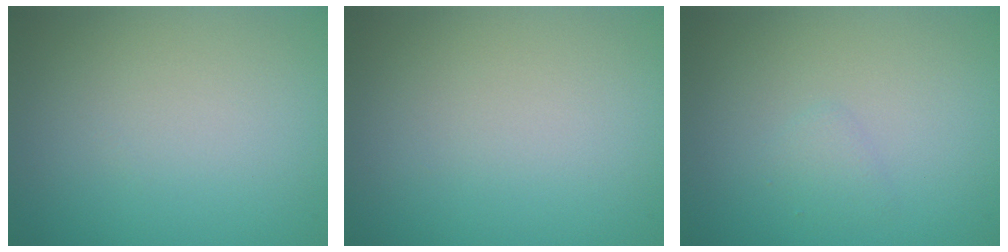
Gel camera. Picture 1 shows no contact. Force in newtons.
{"total": 0.0}
{"total": 0.8, "press": 0.8, "slide": 0.1}